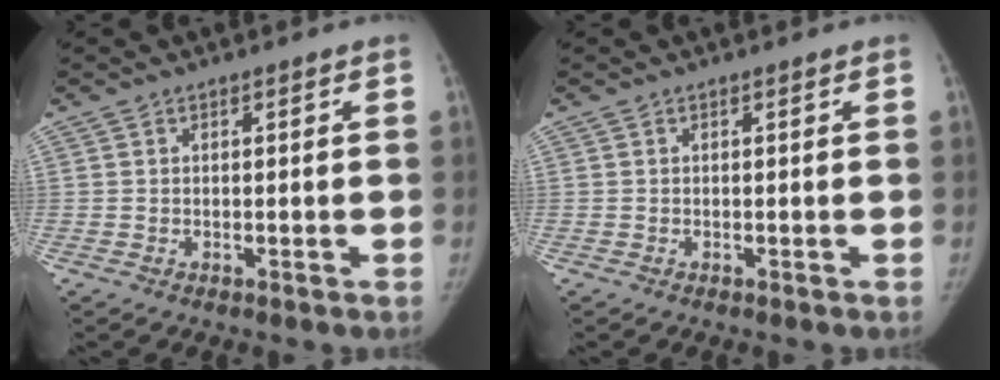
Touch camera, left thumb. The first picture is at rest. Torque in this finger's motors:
{"motor_torque": [-0.04, 0.04, 0.00, 0.00, 0.00]}